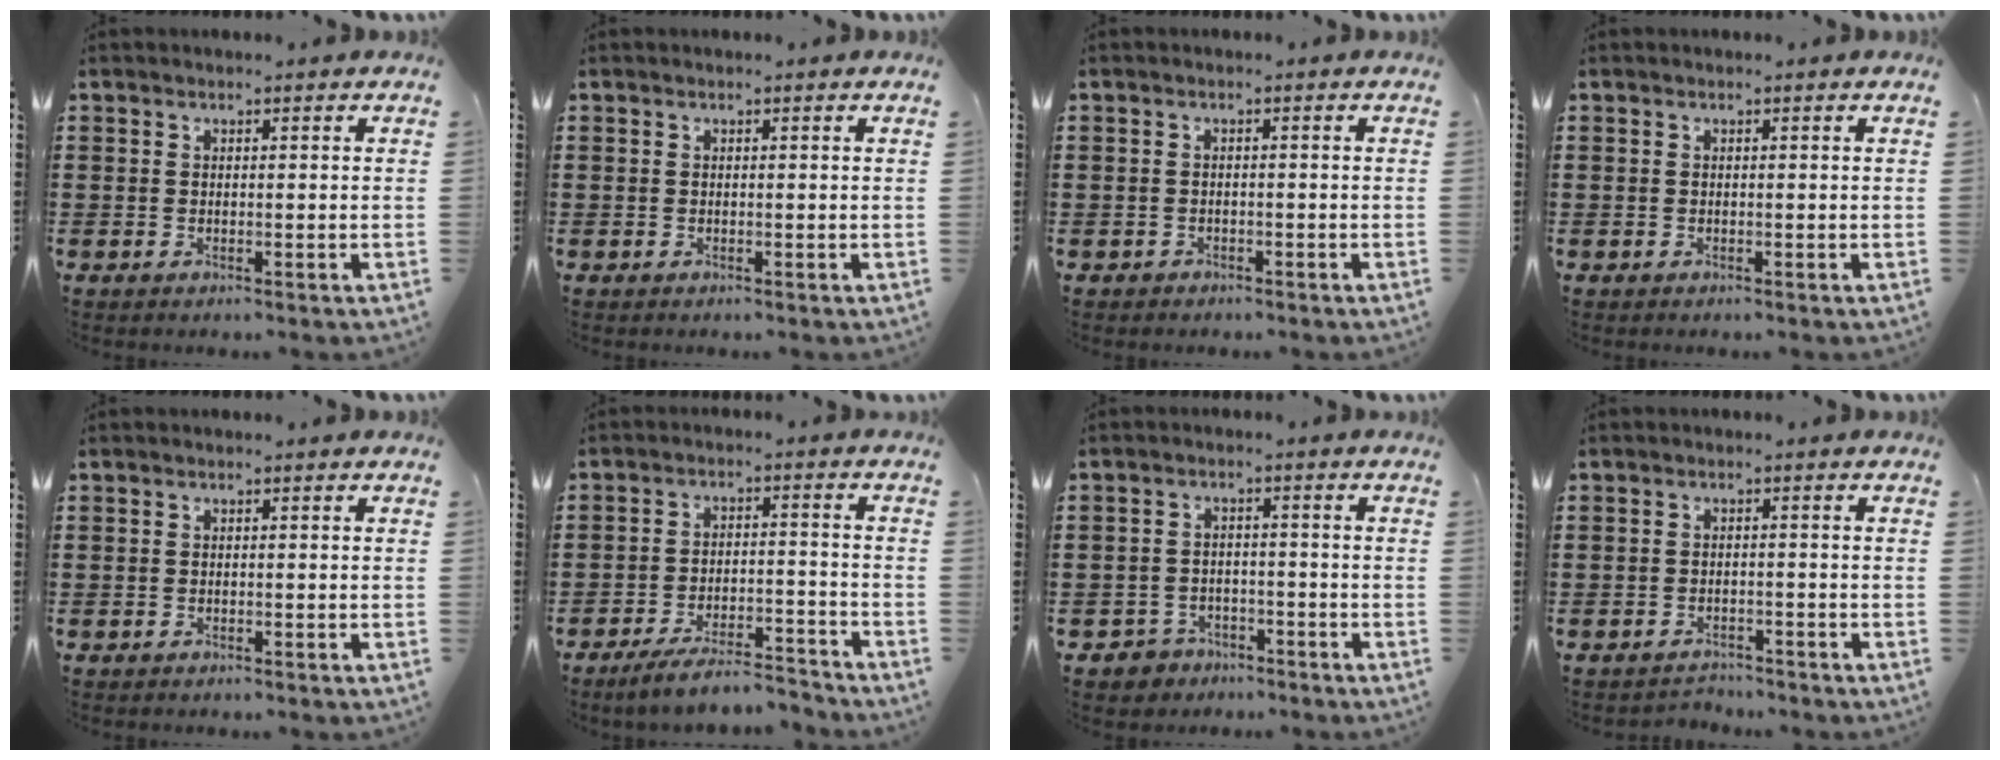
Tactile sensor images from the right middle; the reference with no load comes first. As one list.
[{"total": 0.0}, {"total": 0.9, "force": [-0.8, 0.4, 0.0], "torque": [-0.003, 0.000, -0.018]}, {"total": 0.0}, {"total": 0.0}, {"total": 6.3, "force": [-5.7, 0.5, 2.6], "torque": [-0.051, -0.006, -0.109]}, {"total": 2.9, "force": [-2.7, 1.1, -0.1], "torque": [-0.008, -0.001, -0.058]}, {"total": 2.0, "force": [-1.9, 0.2, -0.1], "torque": [-0.005, -0.001, -0.043]}]